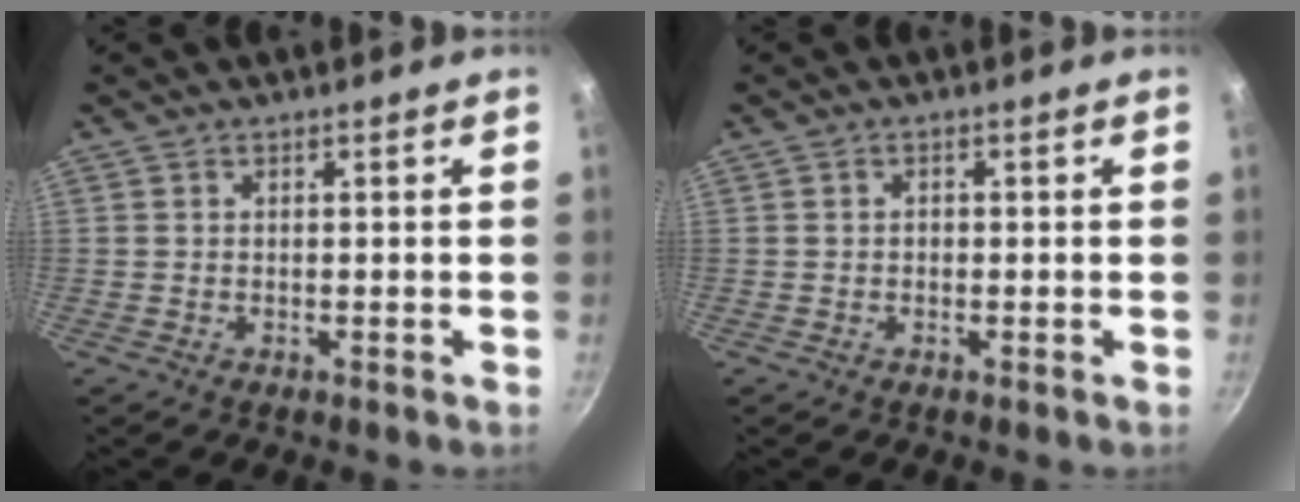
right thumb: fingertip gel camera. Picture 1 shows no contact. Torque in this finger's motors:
{"motor_torque": [0.20, -0.41, 0.36, 0.18, -0.04]}